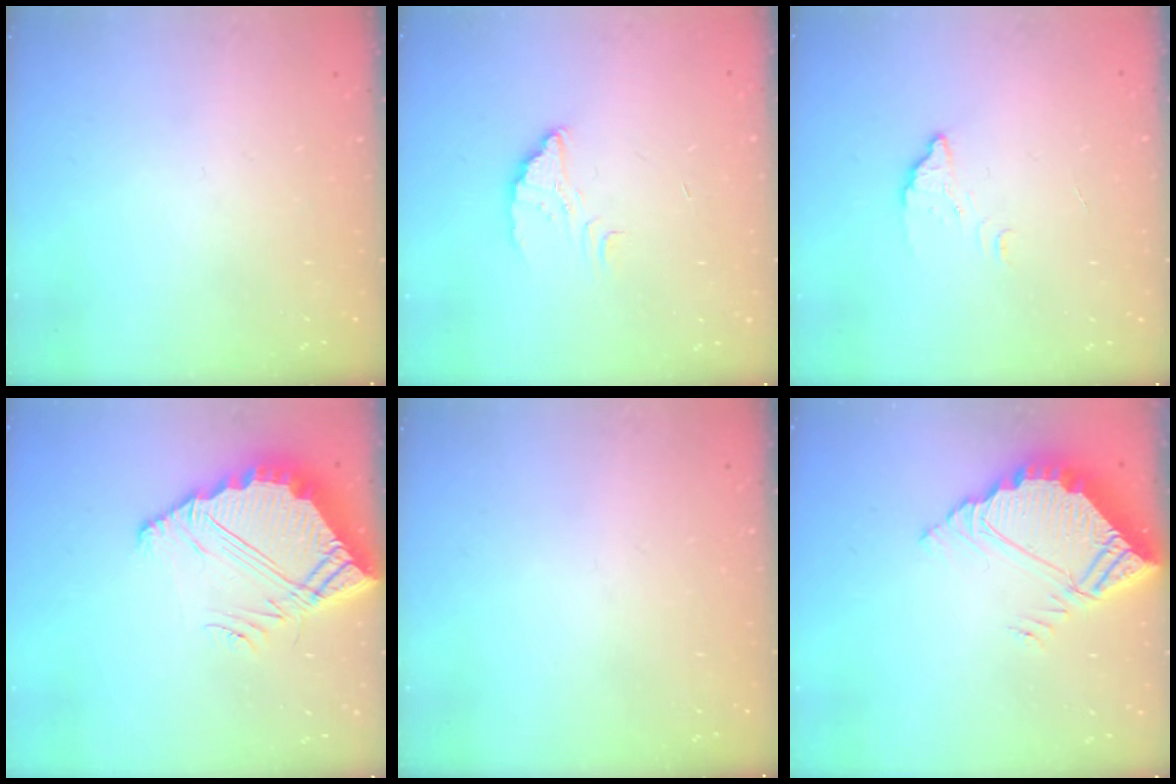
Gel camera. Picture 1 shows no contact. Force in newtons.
{"total": 2.2, "press": 2.2, "slide": 0.1}
{"total": 2.3, "press": 2.3, "slide": 0.1}
{"total": 9.1, "press": 9.0, "slide": 0.6}
{"total": 0.0}
{"total": 6.5, "press": 6.4, "slide": 0.4}